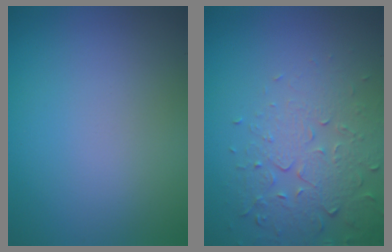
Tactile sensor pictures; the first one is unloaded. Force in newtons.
{"total": 5.0, "press": 3.6, "slide": 3.4}